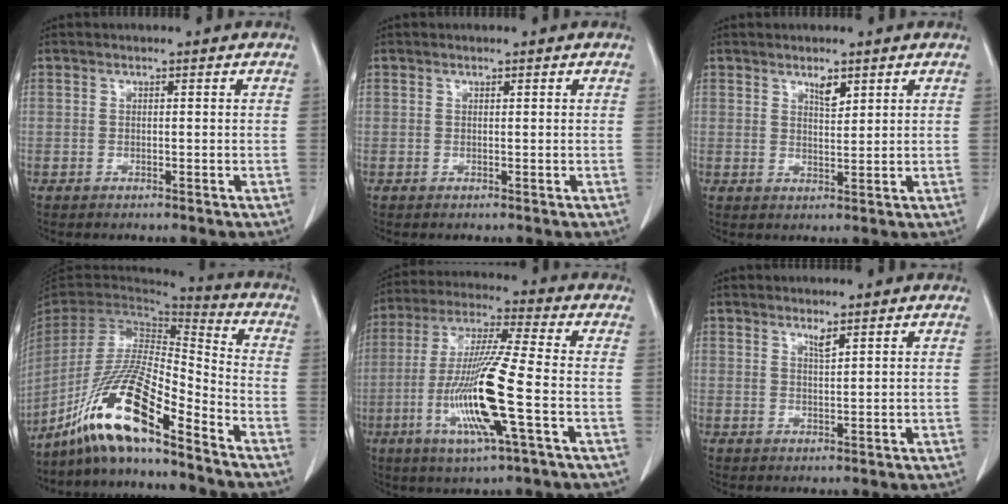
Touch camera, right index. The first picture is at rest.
{"total": 0.0}
{"total": 2.4, "force": [1.7, 0.7, 1.6], "torque": [-0.029, -0.004, 0.032]}
{"total": 16.2, "force": [-11.3, 1.2, 11.5], "torque": [-0.226, -0.014, -0.215]}
{"total": 14.8, "force": [-3.9, 0.0, 14.3], "torque": [-0.292, -0.014, -0.076]}
{"total": 1.4, "force": [1.1, -0.1, 0.9], "torque": [-0.017, -0.007, 0.022]}